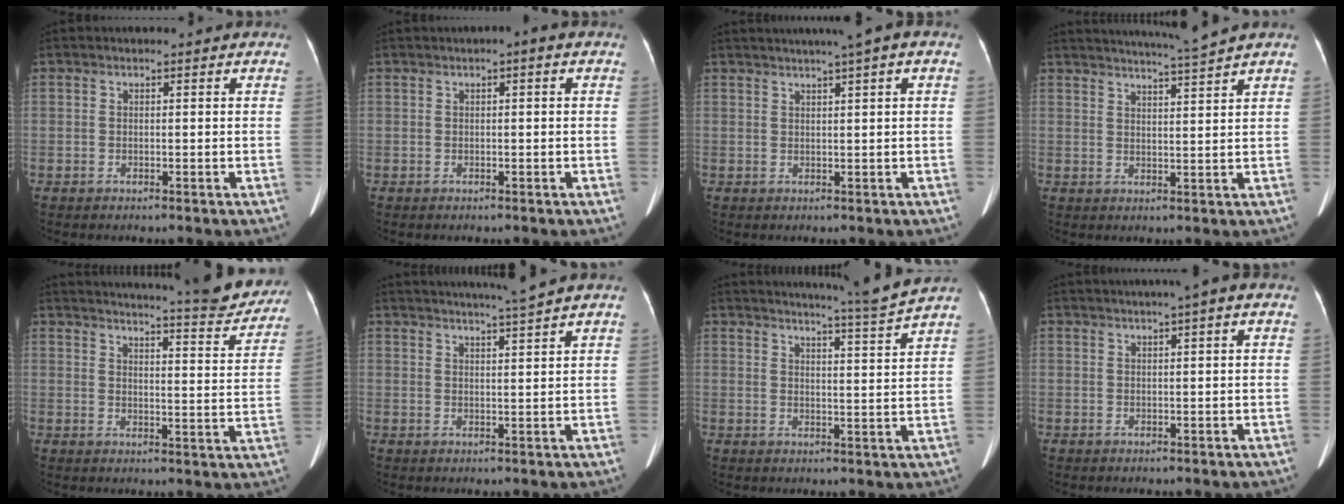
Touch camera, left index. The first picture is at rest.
{"total": 0.8, "force": [-0.1, 0.3, 0.8], "torque": [-0.010, 0.008, -0.003]}
{"total": 5.6, "force": [3.3, -0.2, 4.4], "torque": [-0.064, 0.028, 0.046]}
{"total": 6.5, "force": [5.8, -2.1, 2.0], "torque": [-0.034, -0.010, 0.091]}
{"total": 19.6, "force": [18.4, 1.6, 6.7], "torque": [-0.090, -0.057, 0.216]}
{"total": 5.3, "force": [4.6, -1.7, 2.2], "torque": [-0.034, -0.005, 0.070]}
{"total": 7.5, "force": [6.7, -2.8, 1.7], "torque": [-0.036, -0.044, 0.097]}
{"total": 3.3, "force": [1.7, 0.0, 2.9], "torque": [-0.043, 0.020, 0.026]}